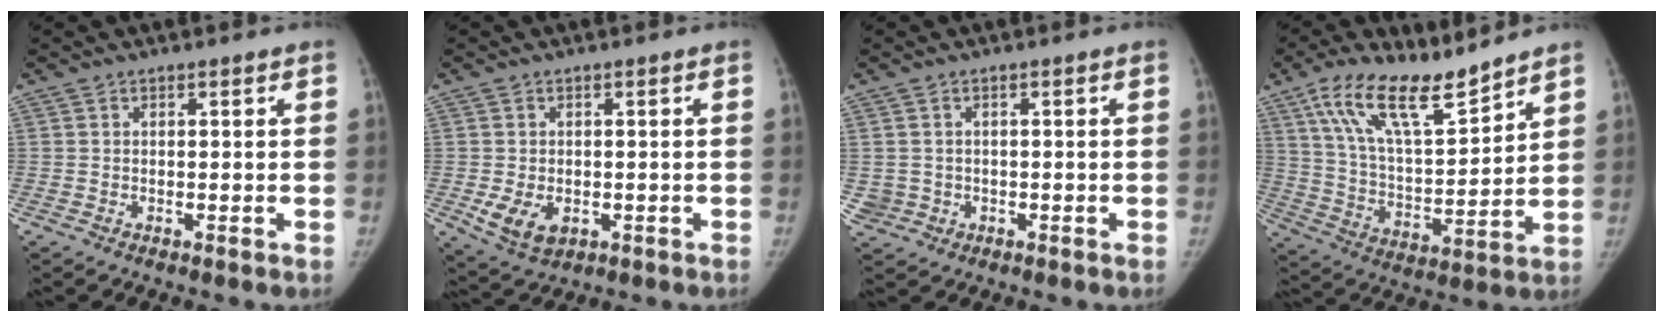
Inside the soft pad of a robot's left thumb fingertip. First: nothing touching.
{"total": 6.1, "force": [-1.4, 4.3, 4.1], "torque": [-0.064, -0.009, -0.010]}
{"total": 3.0, "force": [-0.2, 2.9, 0.5], "torque": [0.002, 0.005, 0.005]}
{"total": 16.0, "force": [11.6, 5.0, 9.9], "torque": [-0.156, -0.058, 0.222]}